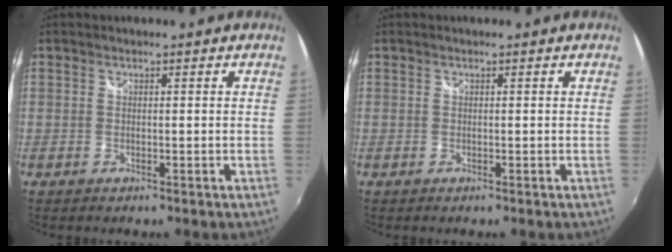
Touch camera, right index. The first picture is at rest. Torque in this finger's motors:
{"motor_torque": [0.00, 0.00, 0.03, 0.00]}